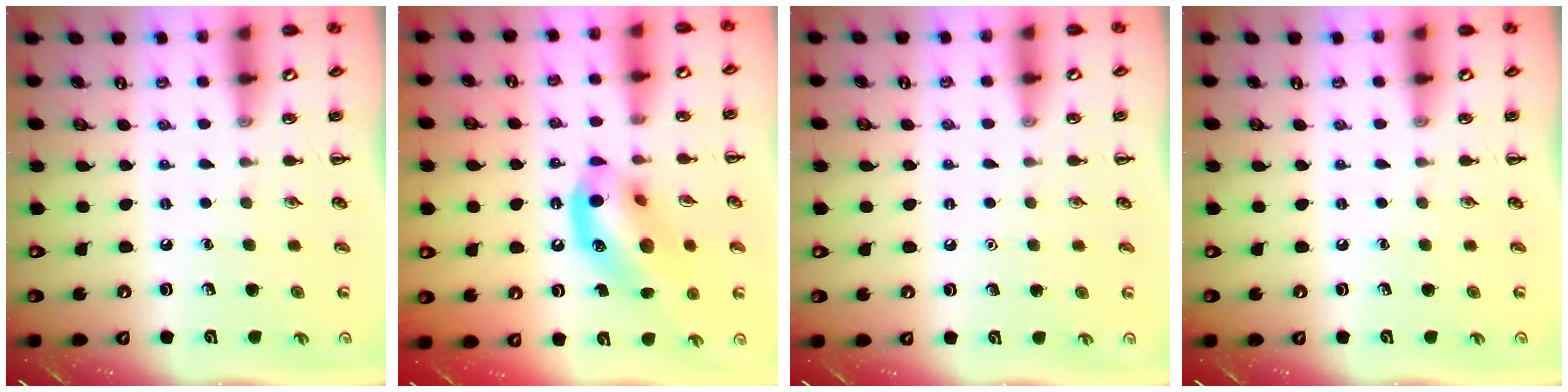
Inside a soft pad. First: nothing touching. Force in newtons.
{"total": 14.8, "press": 14.6, "slide": 2.4}
{"total": 1.6, "press": 1.6, "slide": 0.1}
{"total": 0.0}